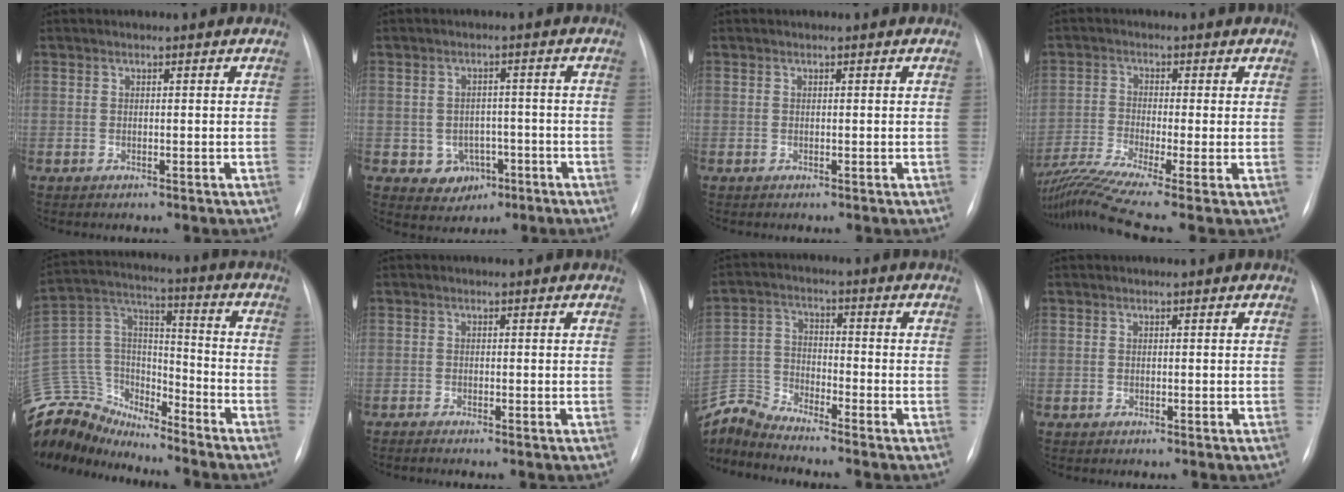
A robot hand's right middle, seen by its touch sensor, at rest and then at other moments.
{"total": 5.0, "force": [-2.0, 4.3, 1.6], "torque": [-0.017, 0.013, -0.016]}
{"total": 0.0}
{"total": 10.2, "force": [-7.4, -1.0, 7.0], "torque": [-0.143, -0.009, -0.134]}
{"total": 19.5, "force": [-18.2, 5.5, 4.3], "torque": [-0.095, 0.056, -0.319]}
{"total": 0.8, "force": [-0.6, -0.1, 0.4], "torque": [-0.006, -0.001, -0.013]}
{"total": 8.1, "force": [-8.0, -1.0, 0.3], "torque": [-0.016, 0.007, -0.162]}
{"total": 0.0}